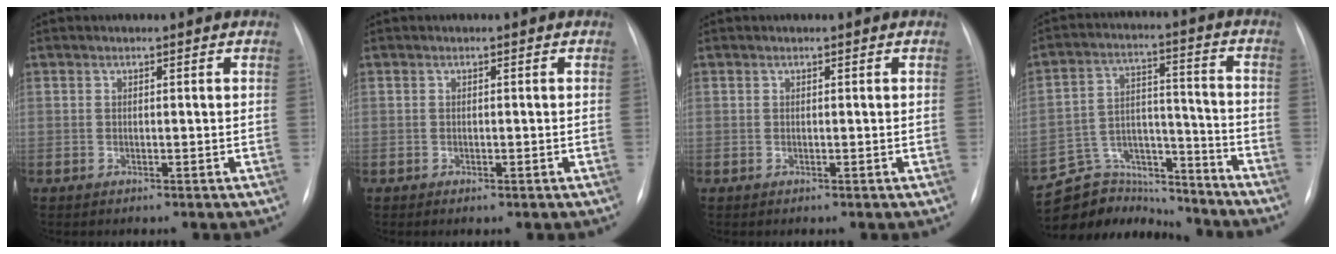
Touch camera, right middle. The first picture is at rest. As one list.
[{"total": 0.6, "force": [-0.4, 0.2, 0.4], "torque": [-0.006, 0.000, -0.004]}, {"total": 0.0}, {"total": 13.4, "force": [-12.6, 4.6, 0.3], "torque": [-0.003, 0.065, -0.202]}]